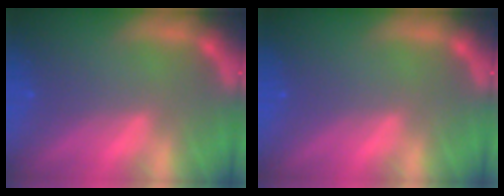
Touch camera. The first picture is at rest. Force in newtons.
{"total": 0.0}